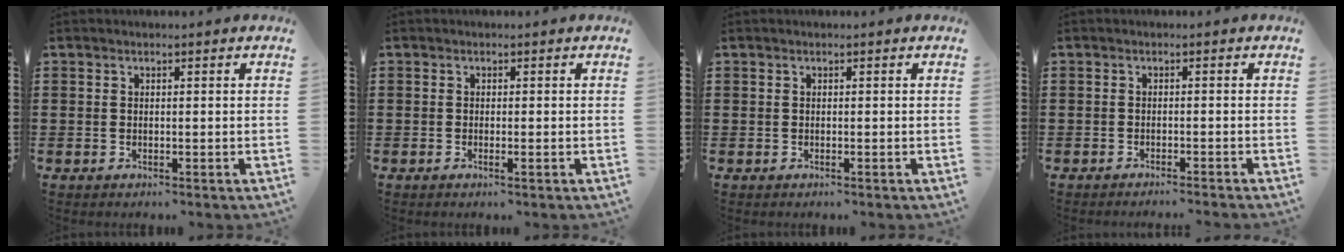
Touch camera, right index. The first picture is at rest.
{"total": 0.9, "force": [-0.3, -0.2, 0.8], "torque": [-0.015, -0.008, -0.004]}
{"total": 0.0}
{"total": 1.2, "force": [-1.1, -0.3, 0.3], "torque": [-0.007, 0.000, -0.022]}